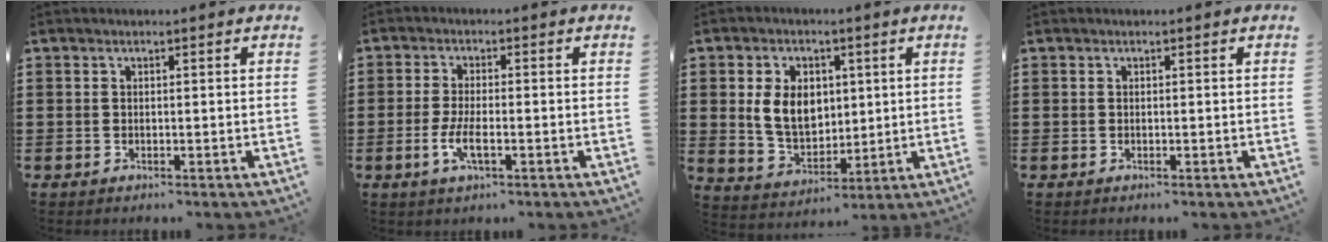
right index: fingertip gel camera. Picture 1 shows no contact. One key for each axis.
{"total": 4.1, "fx": -1.5, "fy": 1.1, "fz": 3.7, "tx": -0.080, "ty": -0.004, "tz": -0.032}
{"total": 8.2, "fx": 1.4, "fy": 6.0, "fz": 5.4, "tx": -0.125, "ty": 0.011, "tz": 0.022}
{"total": 0.0}